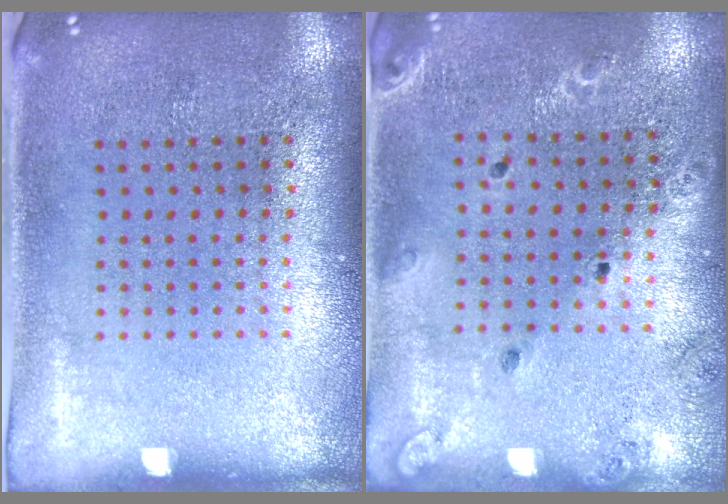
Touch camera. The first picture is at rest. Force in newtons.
{"total": 1.4, "press": 1.4, "slide": 0.1}